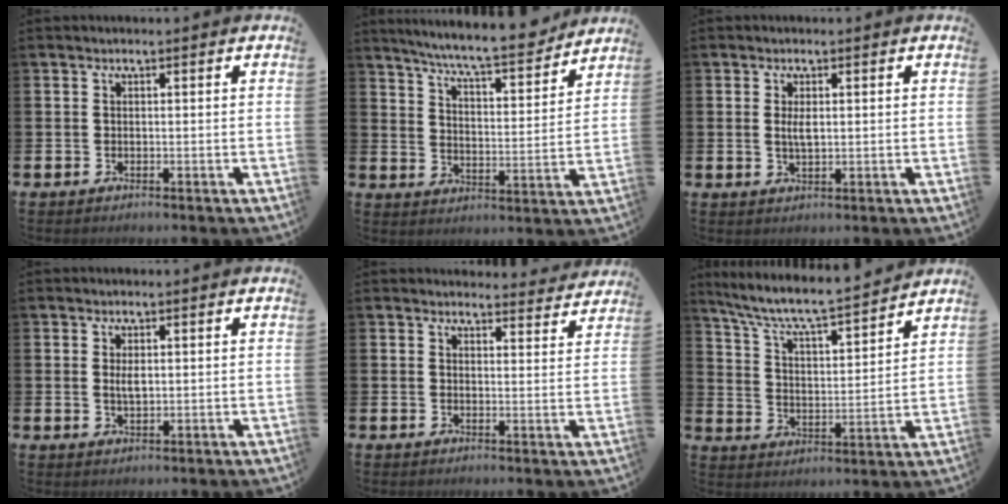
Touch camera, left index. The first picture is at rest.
{"total": 8.2, "force": [7.6, 0.3, 3.0], "torque": [-0.081, -0.052, 0.130]}
{"total": 2.1, "force": [0.4, 0.8, 1.9], "torque": [-0.029, -0.002, 0.002]}
{"total": 1.8, "force": [0.4, 0.8, 1.6], "torque": [-0.023, -0.001, 0.002]}
{"total": 3.2, "force": [3.2, 0.6, -0.1], "torque": [0.005, -0.024, 0.055]}
{"total": 7.5, "force": [7.0, 0.7, 2.5], "torque": [-0.078, -0.056, 0.116]}